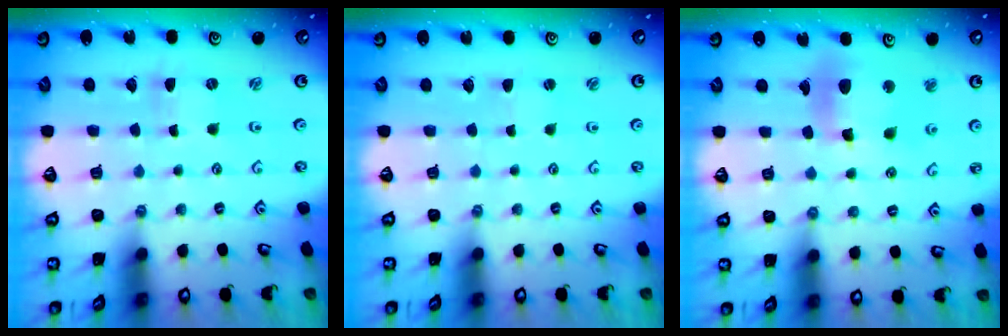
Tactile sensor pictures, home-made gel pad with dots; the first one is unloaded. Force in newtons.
{"total": 1.6, "press": 1.6, "slide": 0.1}
{"total": 12.4, "press": 12.3, "slide": 1.6}